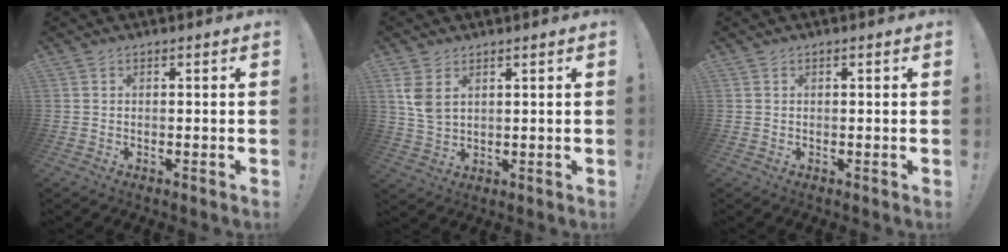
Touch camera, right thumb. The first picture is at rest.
{"total": 6.1, "force": [2.9, 3.7, 3.9], "torque": [-0.082, -0.014, 0.053]}
{"total": 0.0}